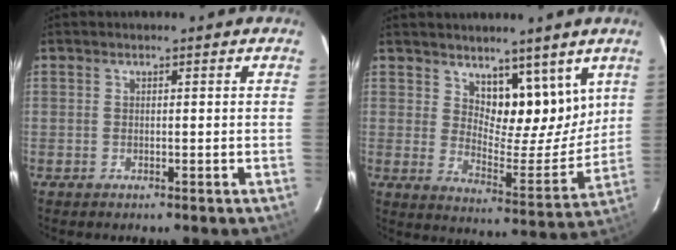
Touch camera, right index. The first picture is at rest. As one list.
[{"total": 9.6, "force": [5.9, 4.8, 5.9], "torque": [-0.075, -0.005, 0.106]}]